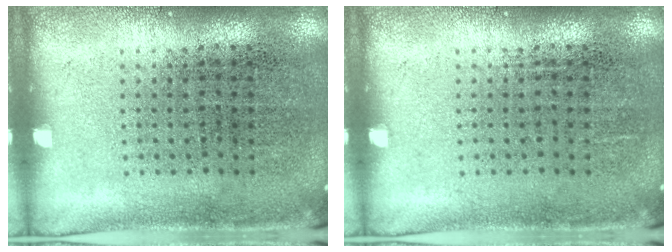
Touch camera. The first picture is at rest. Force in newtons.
{"total": 0.0}